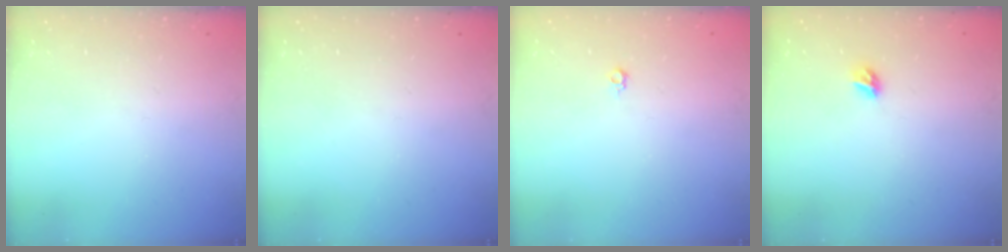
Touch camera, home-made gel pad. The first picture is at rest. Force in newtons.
{"total": 0.0}
{"total": 3.5, "press": 3.4, "slide": 0.6}
{"total": 5.4, "press": 5.4, "slide": 0.5}